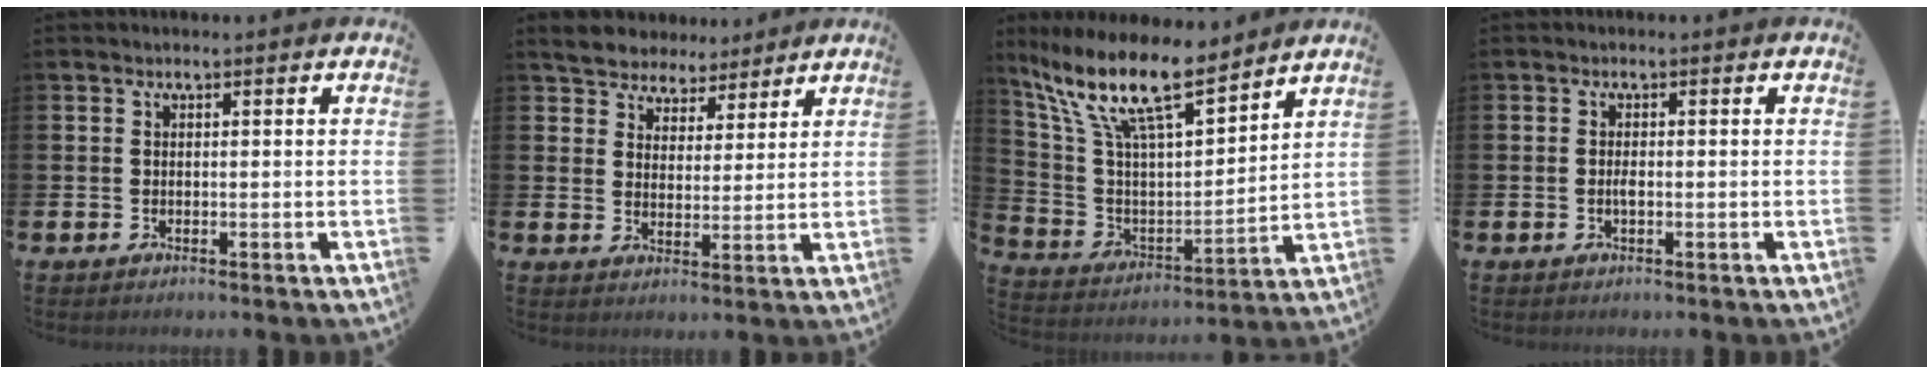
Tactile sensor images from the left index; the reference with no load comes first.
{"total": 5.2, "force": [4.9, 1.7, -0.6], "torque": [-0.015, -0.027, 0.088]}
{"total": 13.5, "force": [10.6, 3.2, 7.7], "torque": [-0.186, -0.062, 0.184]}
{"total": 1.0, "force": [-0.2, 0.3, 1.0], "torque": [-0.017, -0.001, -0.004]}